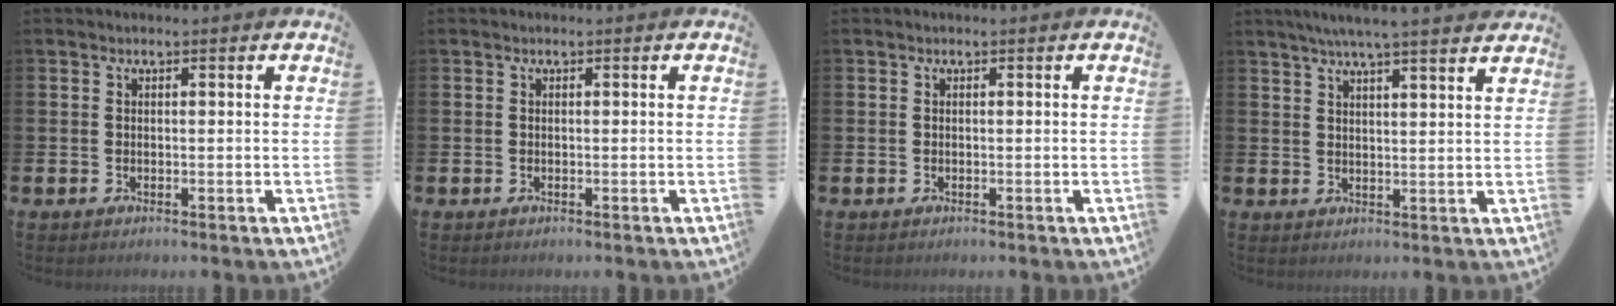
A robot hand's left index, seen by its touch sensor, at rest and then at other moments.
{"total": 0.0}
{"total": 0.0}
{"total": 5.5, "force": [5.1, -0.4, 2.1], "torque": [-0.051, -0.017, 0.089]}